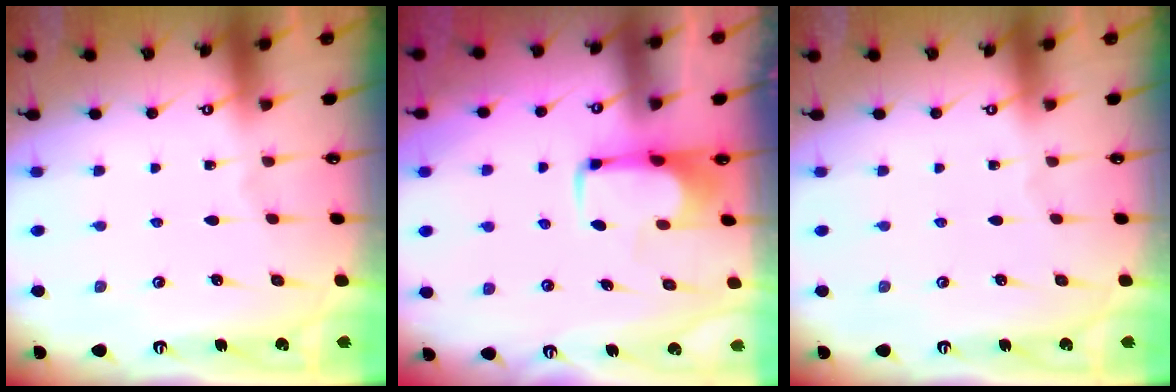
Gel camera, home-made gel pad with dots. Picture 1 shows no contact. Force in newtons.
{"total": 2.0, "press": 2.0, "slide": 0.4}
{"total": 0.0}